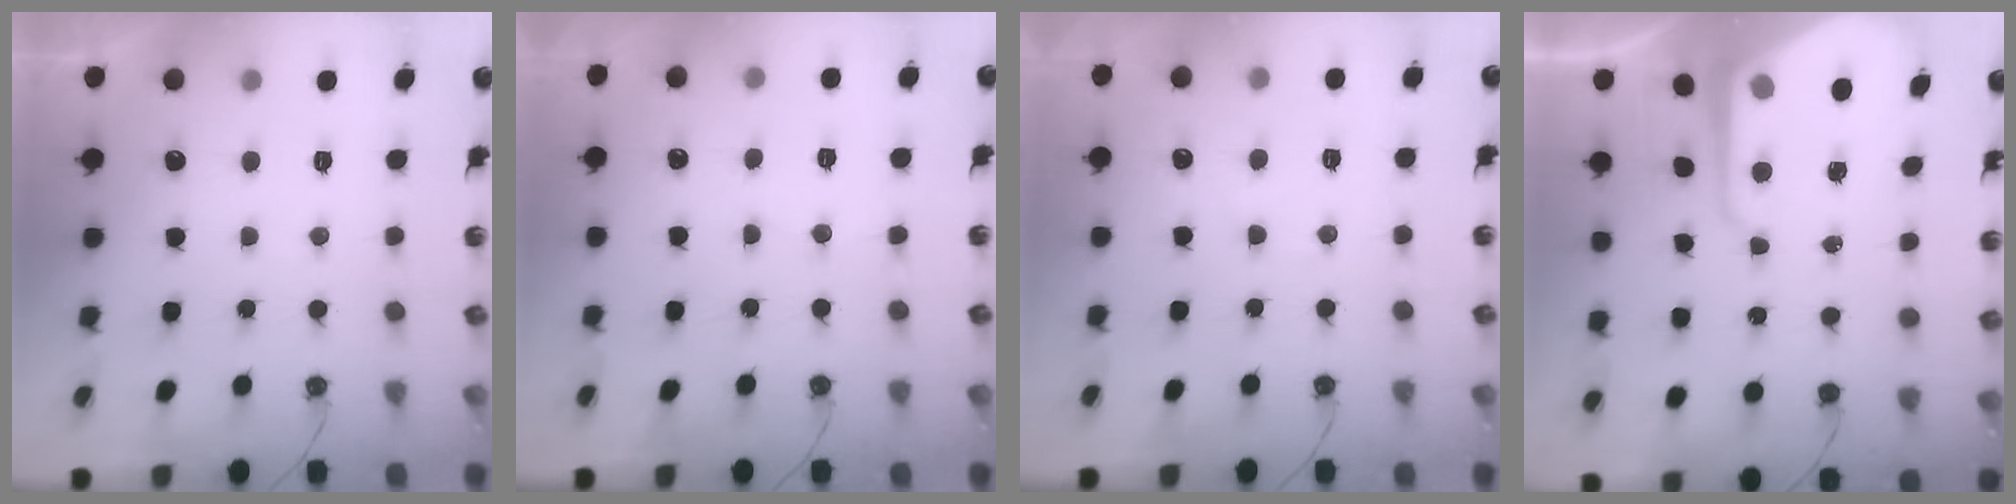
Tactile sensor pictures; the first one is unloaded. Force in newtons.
{"total": 5.4, "press": 5.4, "slide": 0.2}
{"total": 4.5, "press": 4.5, "slide": 0.5}
{"total": 9.3, "press": 9.3, "slide": 0.8}